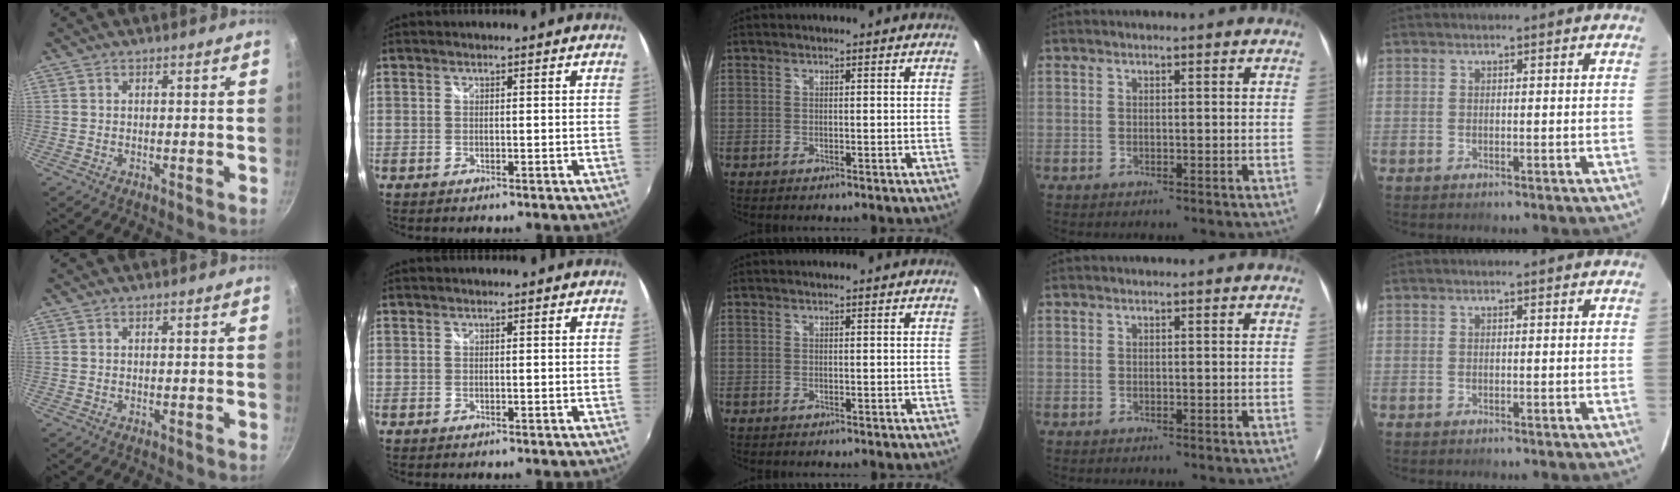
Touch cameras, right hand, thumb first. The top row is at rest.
{}